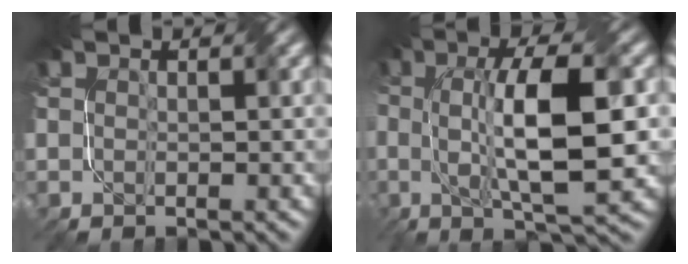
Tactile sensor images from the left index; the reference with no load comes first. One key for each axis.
{"total": 10.0, "fx": 0.3, "fy": 2.7, "fz": 9.6, "tx": -0.152, "ty": 0.010, "tz": 0.002}